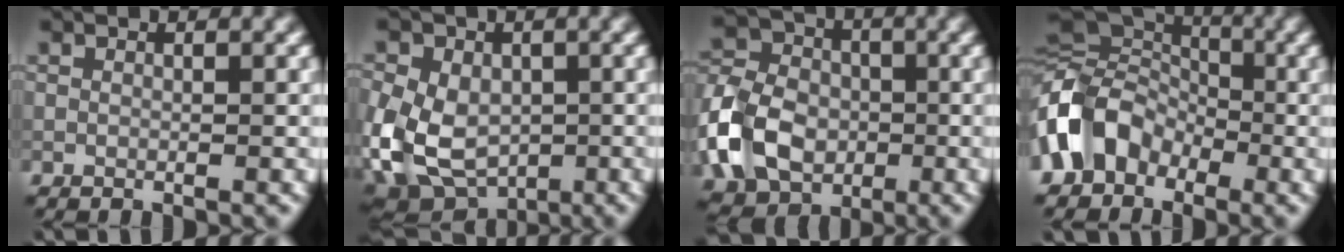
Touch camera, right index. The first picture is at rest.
{"total": 10.8, "force": [-2.4, 7.8, 7.1], "torque": [-0.143, -0.015, -0.043]}
{"total": 10.3, "force": [-3.1, 7.6, 6.2], "torque": [-0.143, 0.003, -0.080]}
{"total": 8.3, "force": [-3.2, 6.1, 4.7], "torque": [-0.090, 0.008, -0.077]}